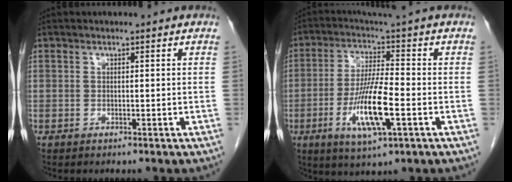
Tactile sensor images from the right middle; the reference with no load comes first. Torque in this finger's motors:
{"motor_torque": [1.97, -0.17, 0.38, 0.21]}